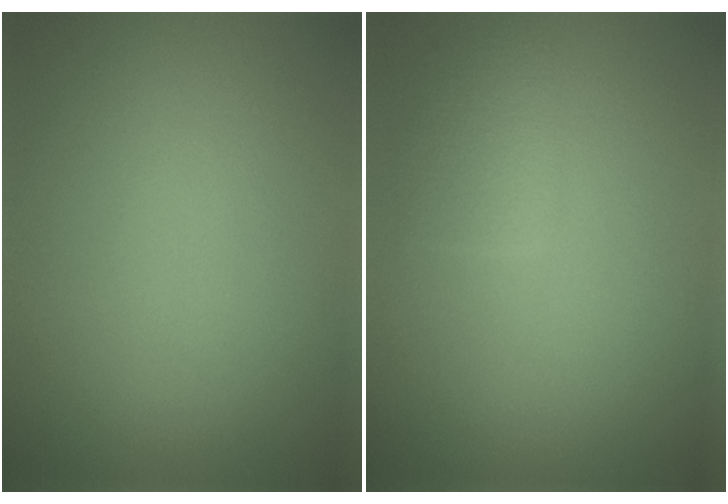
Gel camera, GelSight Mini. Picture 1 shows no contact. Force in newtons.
{"total": 2.0, "press": 2.0, "slide": 0.1}